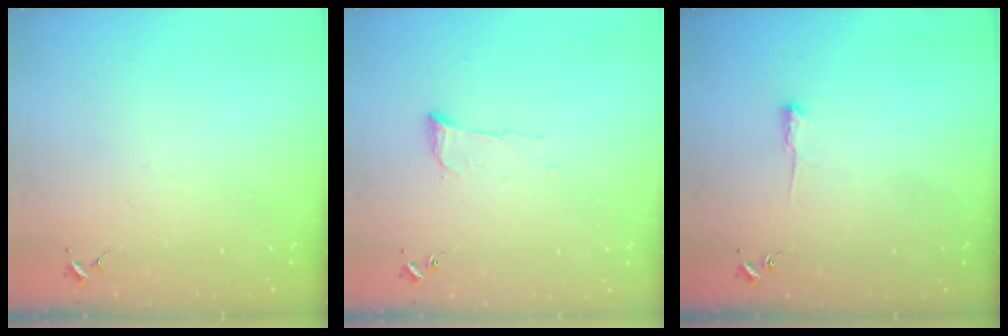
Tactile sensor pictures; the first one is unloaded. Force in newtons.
{"total": 5.9, "press": 5.9, "slide": 0.8}
{"total": 2.7, "press": 2.6, "slide": 0.4}